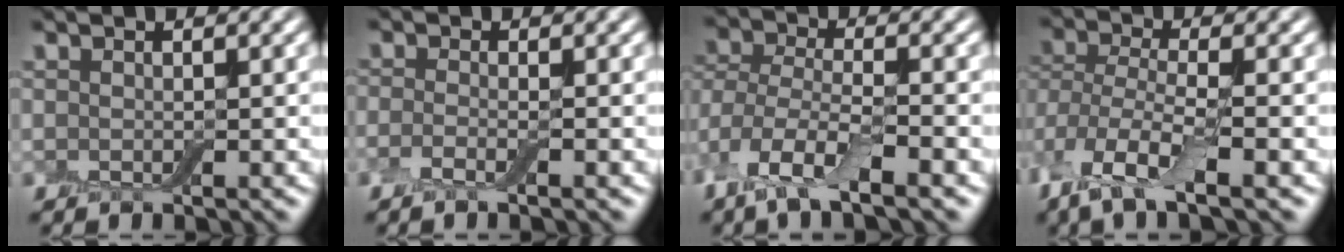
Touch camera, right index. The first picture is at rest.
{"total": 1.0, "force": [-0.7, 0.1, 0.8], "torque": [-0.020, -0.002, -0.020]}
{"total": 8.7, "force": [-4.2, 3.9, 6.5], "torque": [-0.142, -0.009, -0.086]}
{"total": 9.1, "force": [-4.3, 3.7, 7.1], "torque": [-0.166, -0.012, -0.083]}